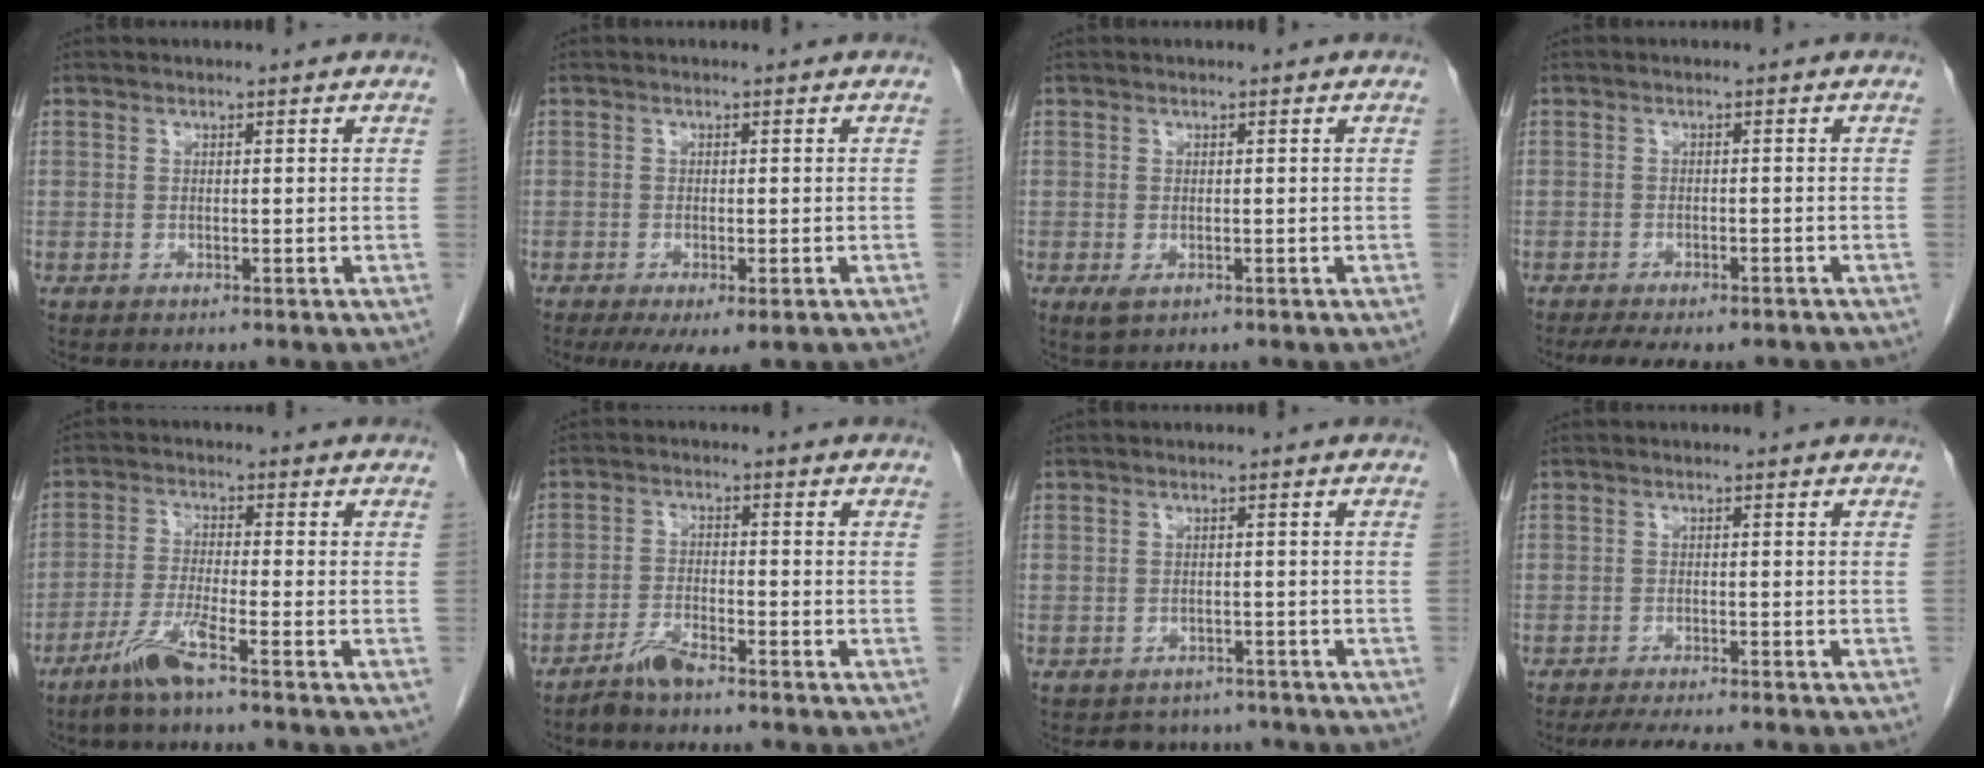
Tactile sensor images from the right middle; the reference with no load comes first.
{"total": 5.6, "force": [-3.4, 1.8, 4.1], "torque": [-0.059, -0.016, -0.051]}
{"total": 1.6, "force": [-0.6, 0.8, 1.2], "torque": [-0.023, -0.004, -0.002]}
{"total": 8.9, "force": [-7.4, 2.7, 4.1], "torque": [-0.060, -0.006, -0.098]}
{"total": 5.7, "force": [-4.0, -0.7, 4.0], "torque": [-0.086, -0.016, -0.088]}
{"total": 3.6, "force": [-3.2, 0.3, 1.6], "torque": [-0.036, -0.006, -0.063]}
{"total": 4.4, "force": [-3.9, 2.0, -0.2], "torque": [0.003, 0.006, -0.050]}
{"total": 7.7, "force": [-6.8, 0.9, 3.7], "torque": [-0.054, -0.014, -0.099]}